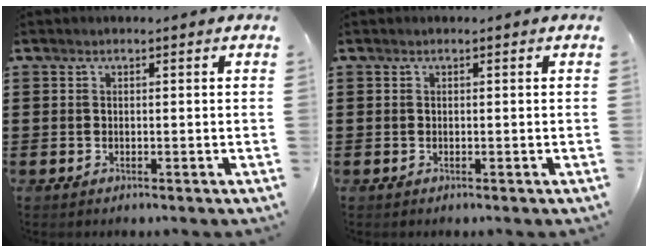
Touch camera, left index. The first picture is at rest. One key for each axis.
{"total": 0.0}